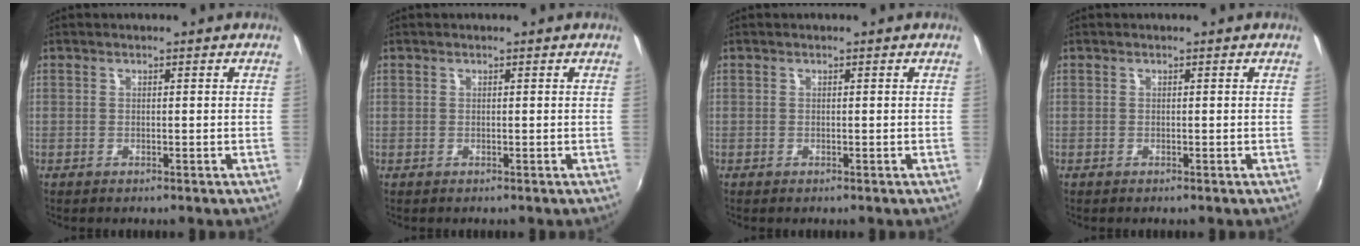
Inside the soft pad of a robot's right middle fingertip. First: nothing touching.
{"total": 0.5, "force": [0.0, 0.5, -0.1], "torque": [0.003, 0.001, -0.001]}
{"total": 0.0}
{"total": 0.0}